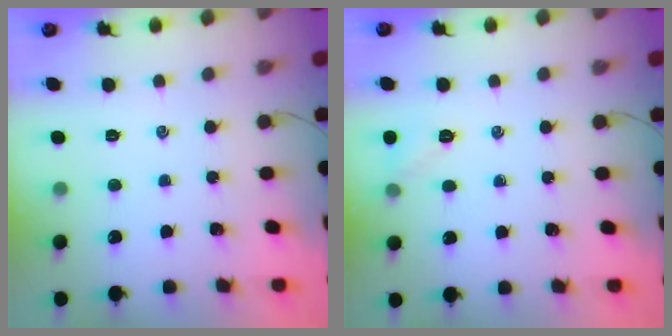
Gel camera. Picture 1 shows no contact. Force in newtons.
{"total": 5.9, "press": 5.7, "slide": 1.7}